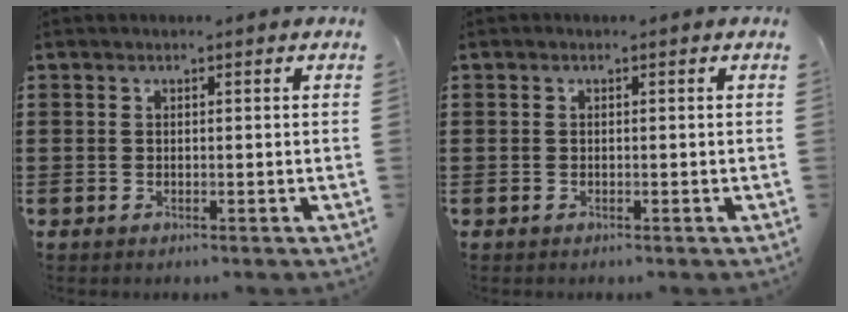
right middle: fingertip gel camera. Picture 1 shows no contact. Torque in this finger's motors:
{"motor_torque": [-0.07, -0.12, -0.04, -0.01]}